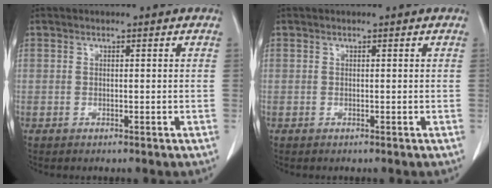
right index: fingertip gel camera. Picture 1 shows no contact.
{"total": 0.0}